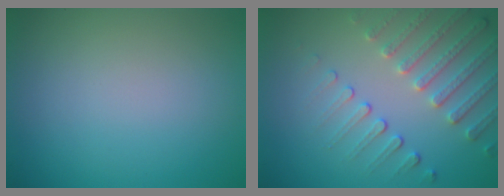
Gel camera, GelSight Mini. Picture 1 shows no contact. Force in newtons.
{"total": 4.0, "press": 3.3, "slide": 2.3}